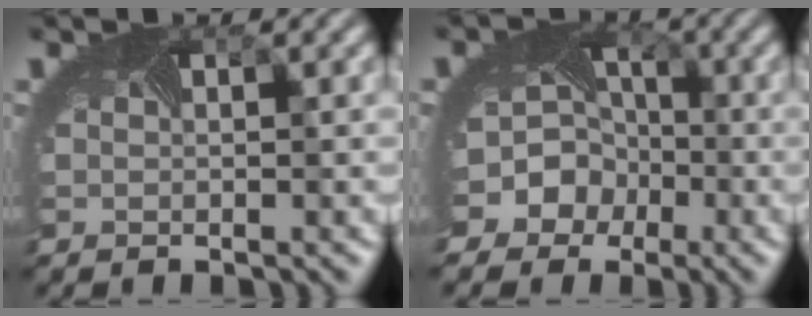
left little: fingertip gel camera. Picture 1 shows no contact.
{"total": 9.9, "force": [-3.7, 8.6, 3.2], "torque": [-0.065, -0.001, -0.082]}